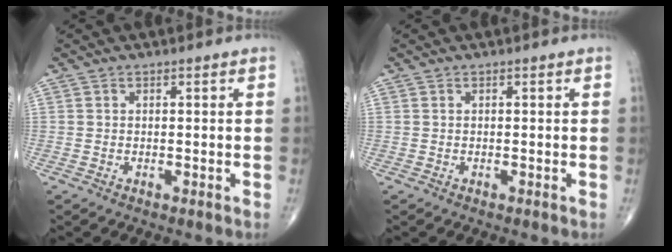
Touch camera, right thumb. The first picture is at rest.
{"total": 0.0}